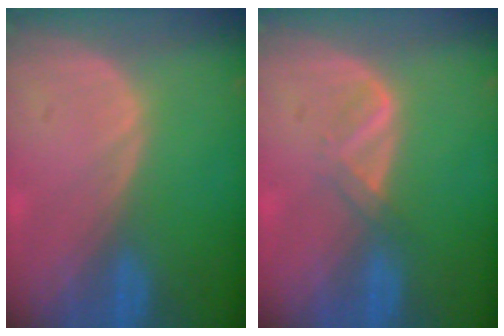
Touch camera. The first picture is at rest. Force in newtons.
{"total": 2.1, "press": 2.1, "slide": 0.2}